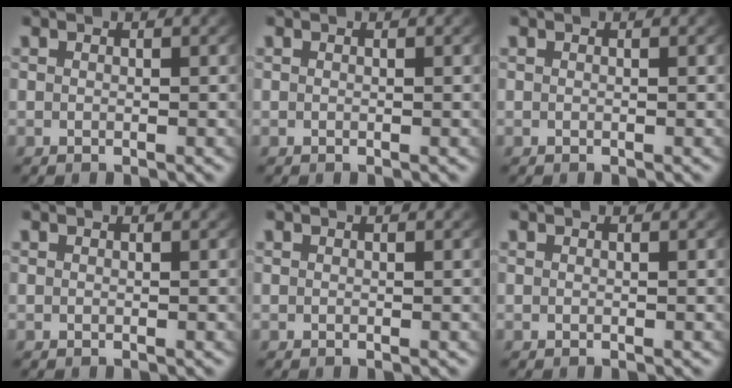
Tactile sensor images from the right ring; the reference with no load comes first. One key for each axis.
{"total": 0.0}
{"total": 0.0}
{"total": 0.0}
{"total": 0.0}
{"total": 0.0}